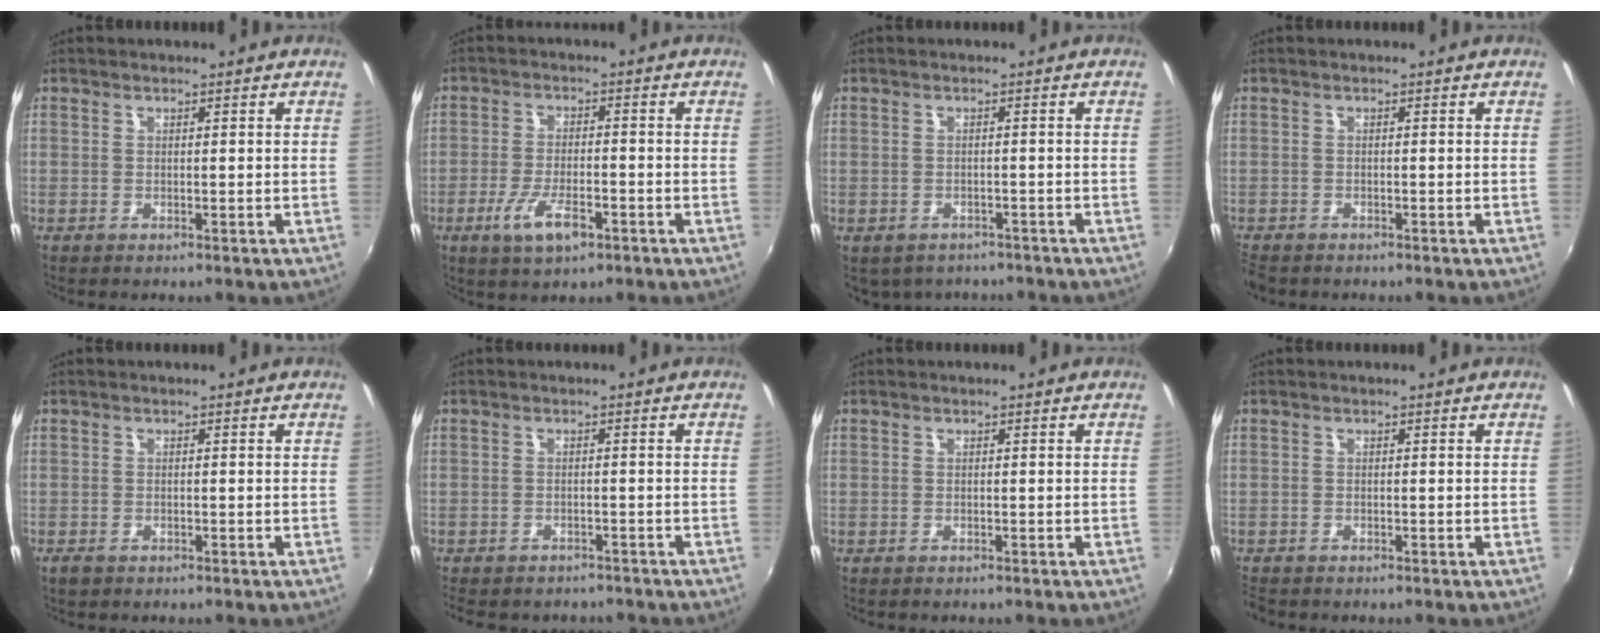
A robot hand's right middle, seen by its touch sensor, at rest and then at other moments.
{"total": 7.1, "force": [-3.8, 2.5, 5.4], "torque": [-0.122, -0.016, -0.066]}
{"total": 7.7, "force": [-6.1, 3.6, 3.0], "torque": [-0.070, -0.037, -0.075]}
{"total": 3.2, "force": [-2.7, 1.2, 1.0], "torque": [-0.032, -0.016, -0.051]}
{"total": 1.9, "force": [-1.4, 1.0, 0.8], "torque": [-0.020, -0.010, -0.021]}
{"total": 8.9, "force": [-7.6, 3.2, 3.4], "torque": [-0.081, -0.033, -0.105]}
{"total": 0.8, "force": [-0.5, 0.0, 0.5], "torque": [-0.006, 0.004, -0.006]}
{"total": 1.9, "force": [-1.7, 0.6, 0.5], "torque": [-0.013, -0.011, -0.031]}